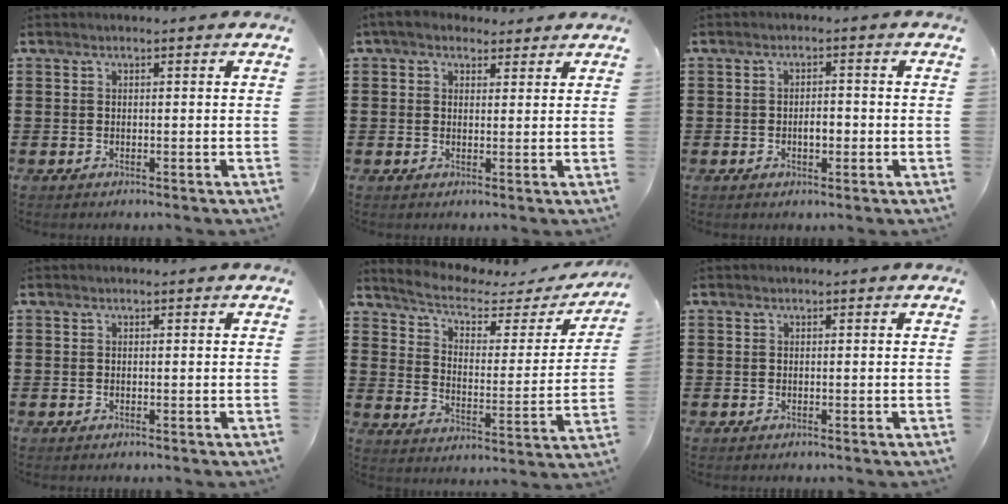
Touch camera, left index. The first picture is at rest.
{"total": 3.5, "force": [2.6, 1.9, 1.3], "torque": [-0.034, 0.003, 0.049]}
{"total": 2.5, "force": [-0.6, 1.1, 2.1], "torque": [-0.043, 0.004, -0.014]}
{"total": 0.0}
{"total": 4.5, "force": [3.5, 1.5, 2.4], "torque": [-0.068, -0.020, 0.052]}
{"total": 0.0}